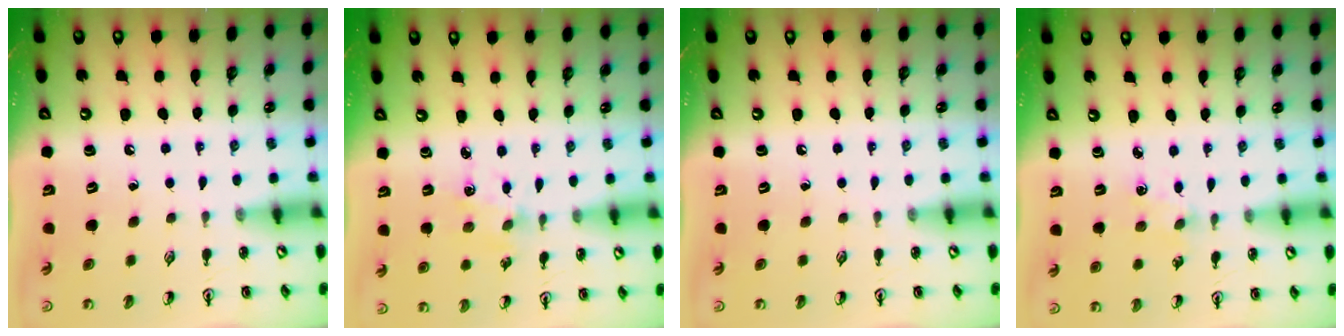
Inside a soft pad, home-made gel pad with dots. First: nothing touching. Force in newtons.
{"total": 2.5, "press": 2.4, "slide": 0.4}
{"total": 0.0}
{"total": 1.5, "press": 1.4, "slide": 0.2}